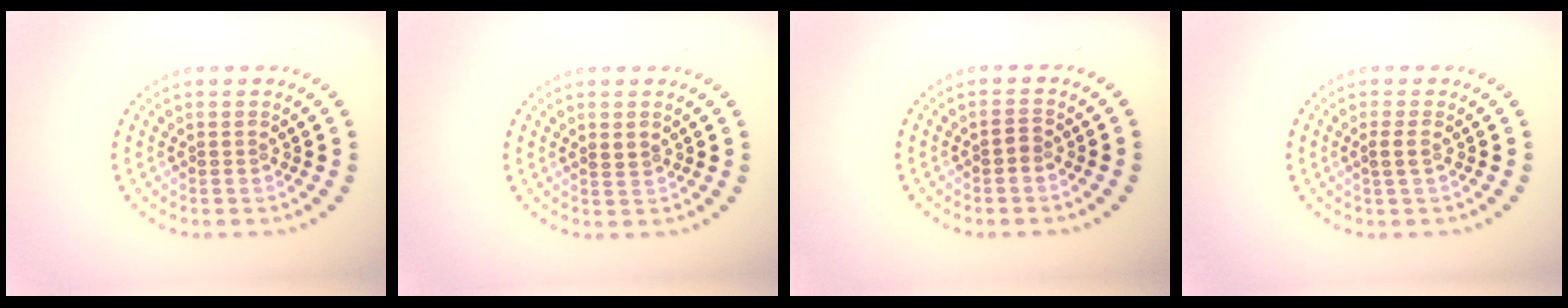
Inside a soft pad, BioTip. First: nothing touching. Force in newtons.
{"total": 0.8, "press": 0.8, "slide": 0.1}
{"total": 0.9, "press": 0.8, "slide": 0.3}
{"total": 1.1, "press": 0.9, "slide": 0.6}